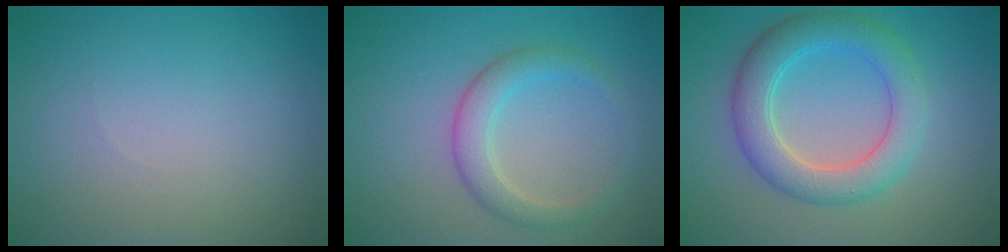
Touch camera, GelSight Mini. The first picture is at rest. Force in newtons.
{"total": 3.0, "press": 3.0, "slide": 0.1}
{"total": 5.4, "press": 5.4, "slide": 0.2}